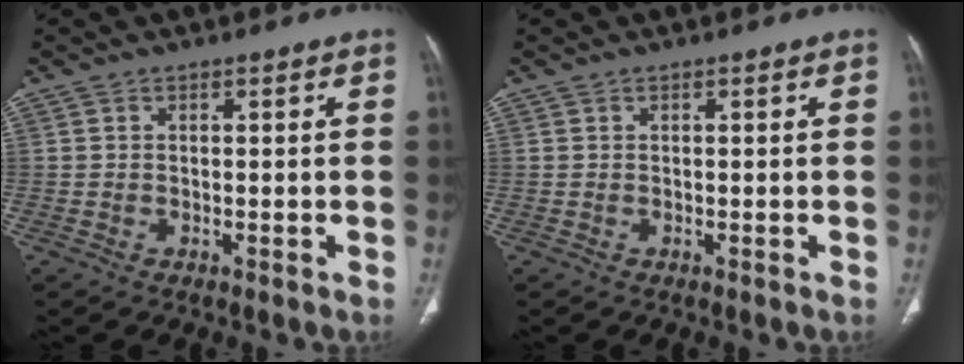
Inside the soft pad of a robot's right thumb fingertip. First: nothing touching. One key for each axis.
{"total": 0.0}